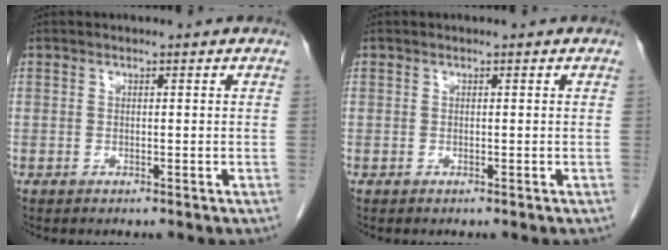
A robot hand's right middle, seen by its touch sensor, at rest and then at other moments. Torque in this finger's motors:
{"motor_torque": [0.00, 0.00, 0.00, -0.01]}